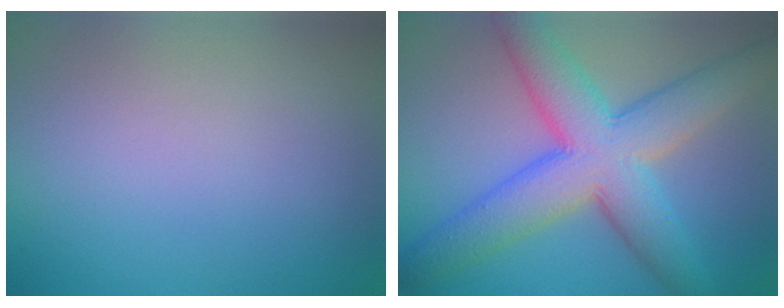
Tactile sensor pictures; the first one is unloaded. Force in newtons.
{"total": 9.7, "press": 9.7, "slide": 0.3}